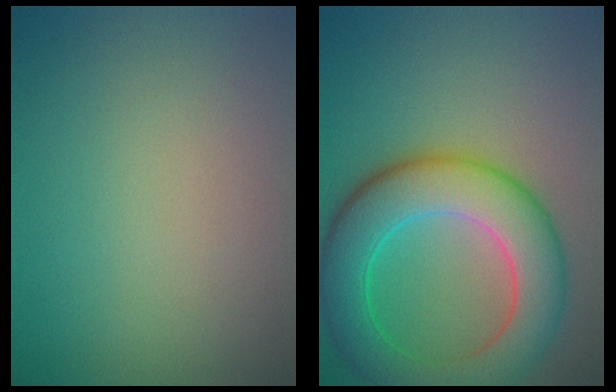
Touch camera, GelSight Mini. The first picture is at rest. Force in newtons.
{"total": 8.5, "press": 8.5, "slide": 0.5}